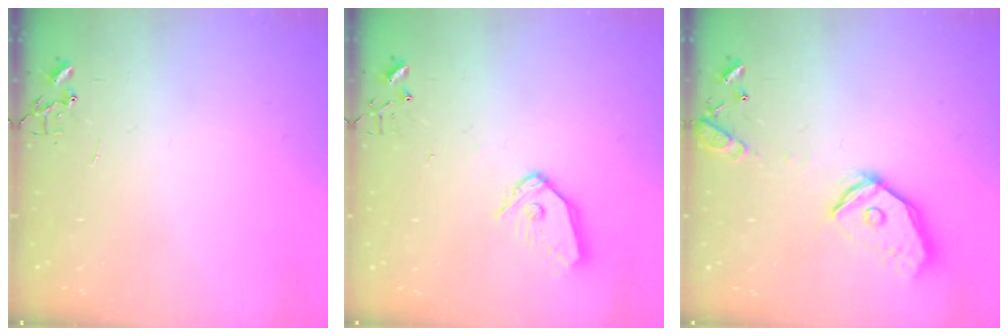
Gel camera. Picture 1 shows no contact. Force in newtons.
{"total": 9.9, "press": 9.8, "slide": 1.2}
{"total": 16.4, "press": 16.2, "slide": 2.5}